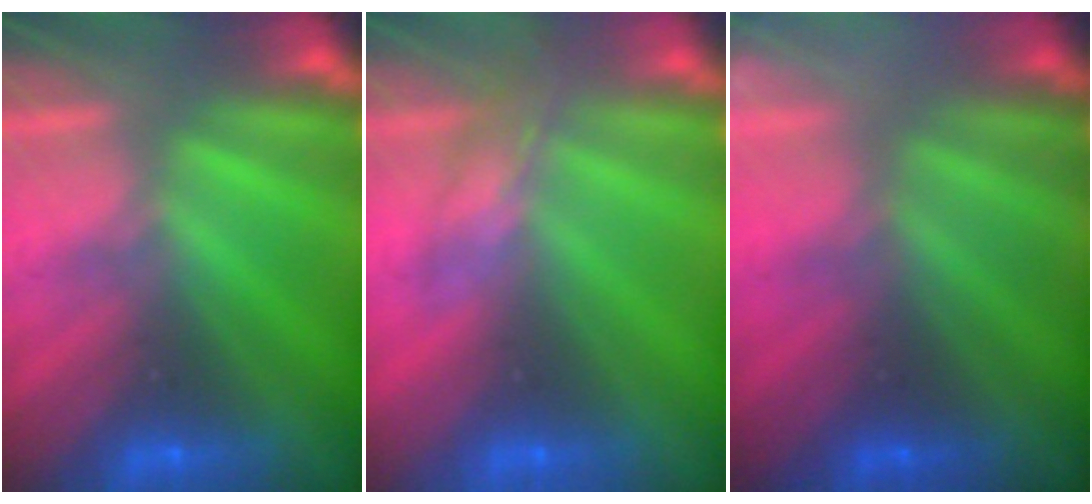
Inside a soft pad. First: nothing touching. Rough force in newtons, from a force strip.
{"total": 2.3}
{"total": 2.5}